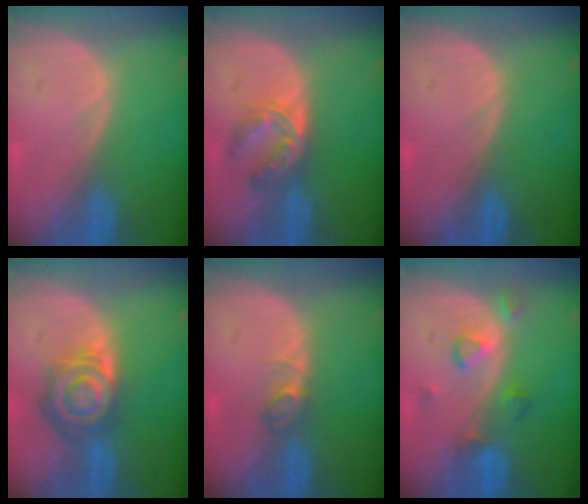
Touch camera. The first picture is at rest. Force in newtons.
{"total": 6.0, "press": 5.0, "slide": 3.3}
{"total": 0.0}
{"total": 8.1, "press": 7.1, "slide": 4.0}
{"total": 2.4, "press": 2.4, "slide": 0.4}
{"total": 4.0, "press": 4.0, "slide": 0.4}